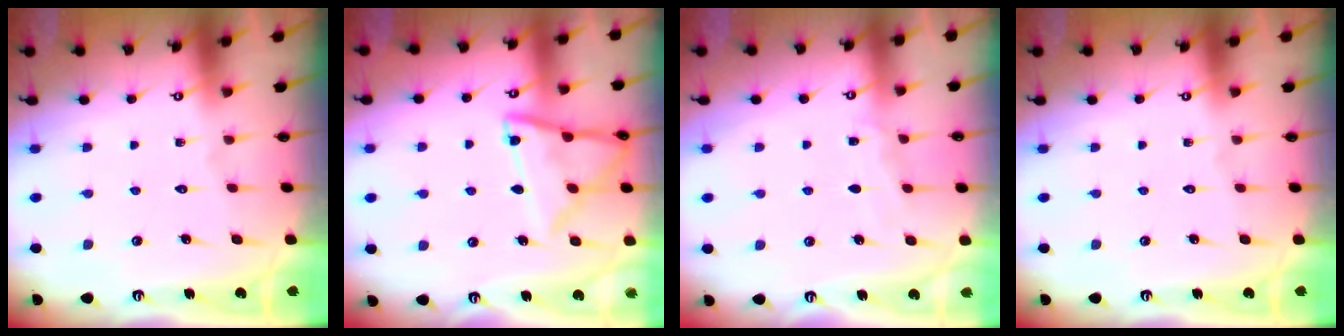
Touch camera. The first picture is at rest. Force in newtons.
{"total": 13.3, "press": 13.3, "slide": 1.1}
{"total": 4.7, "press": 4.6, "slide": 0.6}
{"total": 0.0}